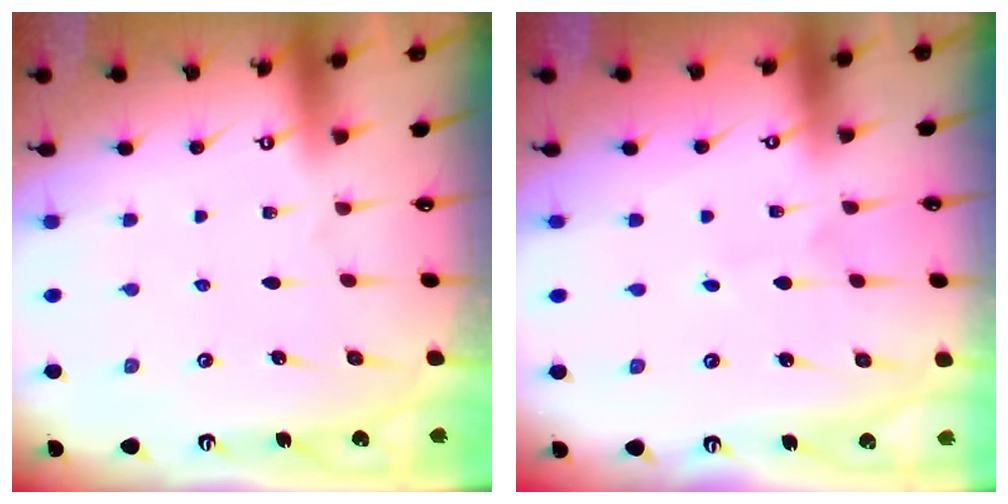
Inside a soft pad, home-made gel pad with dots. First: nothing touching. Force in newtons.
{"total": 1.1, "press": 1.1, "slide": 0.1}